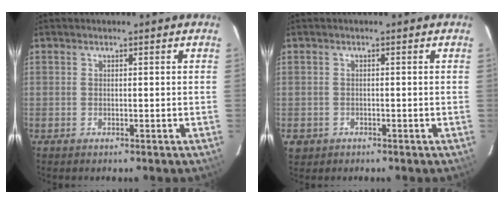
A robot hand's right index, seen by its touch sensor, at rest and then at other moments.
{"total": 2.7, "force": [-0.8, 2.5, 0.6], "torque": [-0.018, 0.000, -0.008]}